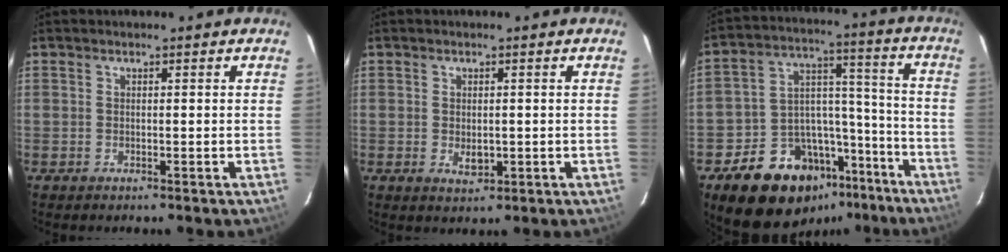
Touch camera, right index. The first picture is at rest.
{"total": 2.8, "force": [-0.4, 1.8, 2.1], "torque": [-0.035, -0.004, -0.002]}
{"total": 19.8, "force": [-13.5, 12.2, 7.8], "torque": [-0.155, 0.062, -0.184]}